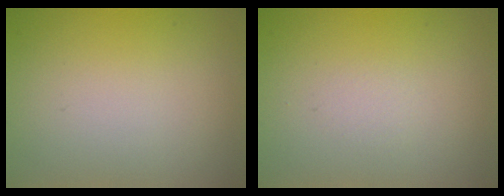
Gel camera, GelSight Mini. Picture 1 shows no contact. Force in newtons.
{"total": 0.5, "press": 0.5, "slide": 0.0}